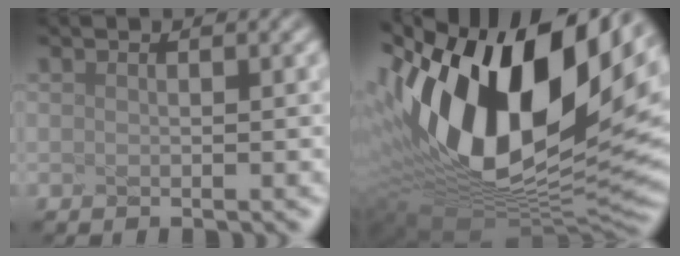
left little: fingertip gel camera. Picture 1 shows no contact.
{"total": 16.8, "force": [2.4, 10.0, 13.3], "torque": [-0.316, -0.016, 0.089]}